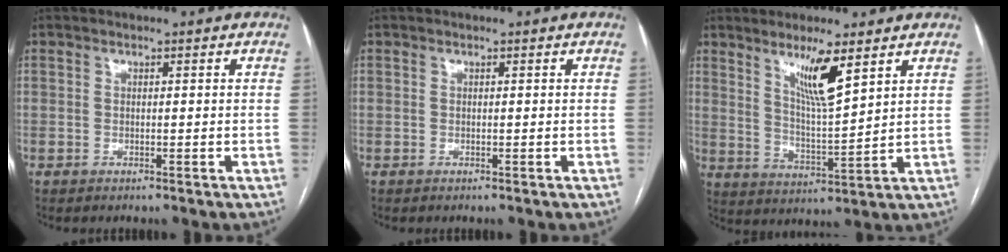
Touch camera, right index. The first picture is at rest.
{"total": 0.0}
{"total": 8.0, "force": [4.8, 0.3, 6.3], "torque": [-0.116, -0.016, 0.091]}